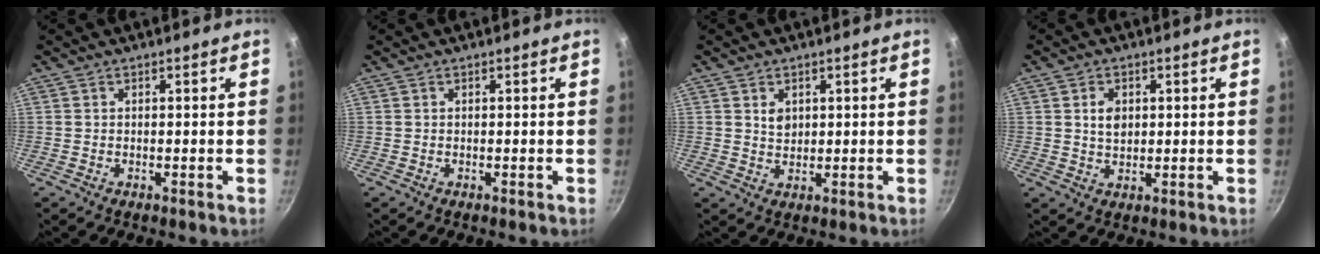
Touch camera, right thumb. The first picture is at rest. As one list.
[{"total": 0.0}, {"total": 2.7, "force": [1.0, 2.0, 1.5], "torque": [-0.017, -0.005, 0.018]}, {"total": 3.9, "force": [0.9, 2.7, 2.6], "torque": [-0.035, -0.002, 0.017]}]